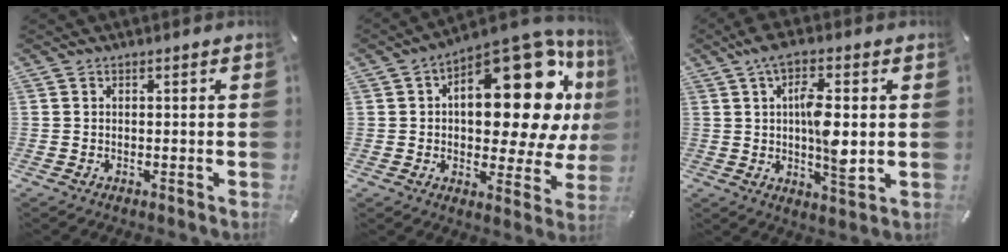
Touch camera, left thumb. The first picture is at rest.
{"total": 24.8, "force": [8.4, 11.0, 20.6], "torque": [-0.271, -0.077, 0.139]}
{"total": 11.5, "force": [1.6, 4.0, 10.6], "torque": [-0.189, -0.010, 0.022]}